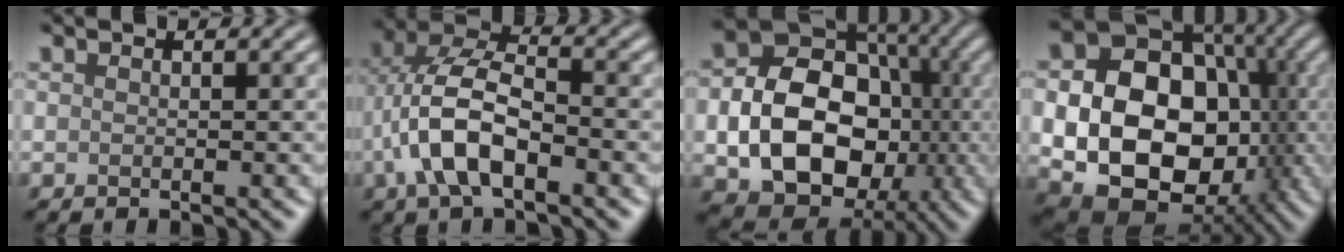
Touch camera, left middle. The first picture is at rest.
{"total": 7.6, "force": [-2.3, 3.5, 6.3], "torque": [-0.134, 0.011, -0.049]}
{"total": 12.6, "force": [-2.1, 9.3, 8.2], "torque": [-0.127, -0.010, -0.041]}
{"total": 16.2, "force": [-1.8, 12.1, 10.6], "torque": [-0.149, -0.025, -0.023]}